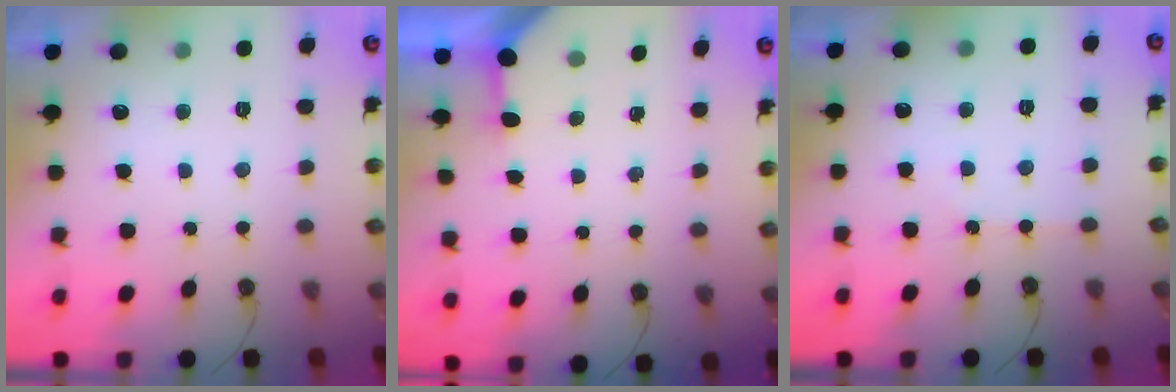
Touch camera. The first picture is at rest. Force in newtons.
{"total": 3.5, "press": 3.5, "slide": 0.3}
{"total": 2.9, "press": 2.8, "slide": 0.5}